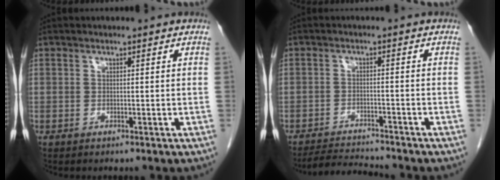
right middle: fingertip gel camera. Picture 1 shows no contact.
{"total": 4.7, "force": [-4.6, -0.7, 0.2], "torque": [-0.003, -0.014, -0.080]}